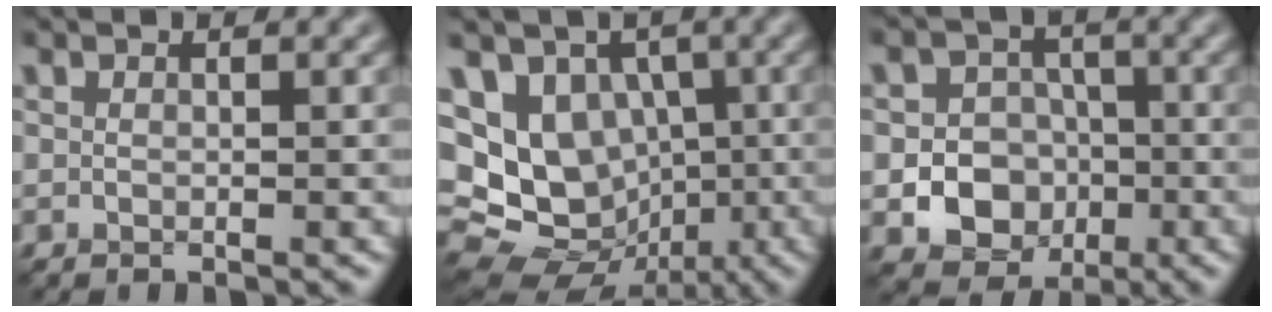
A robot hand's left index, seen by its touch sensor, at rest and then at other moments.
{"total": 13.8, "force": [-0.5, 11.8, 7.0], "torque": [-0.143, 0.021, -0.015]}
{"total": 10.1, "force": [-3.3, 8.9, 3.4], "torque": [-0.030, -0.019, -0.075]}